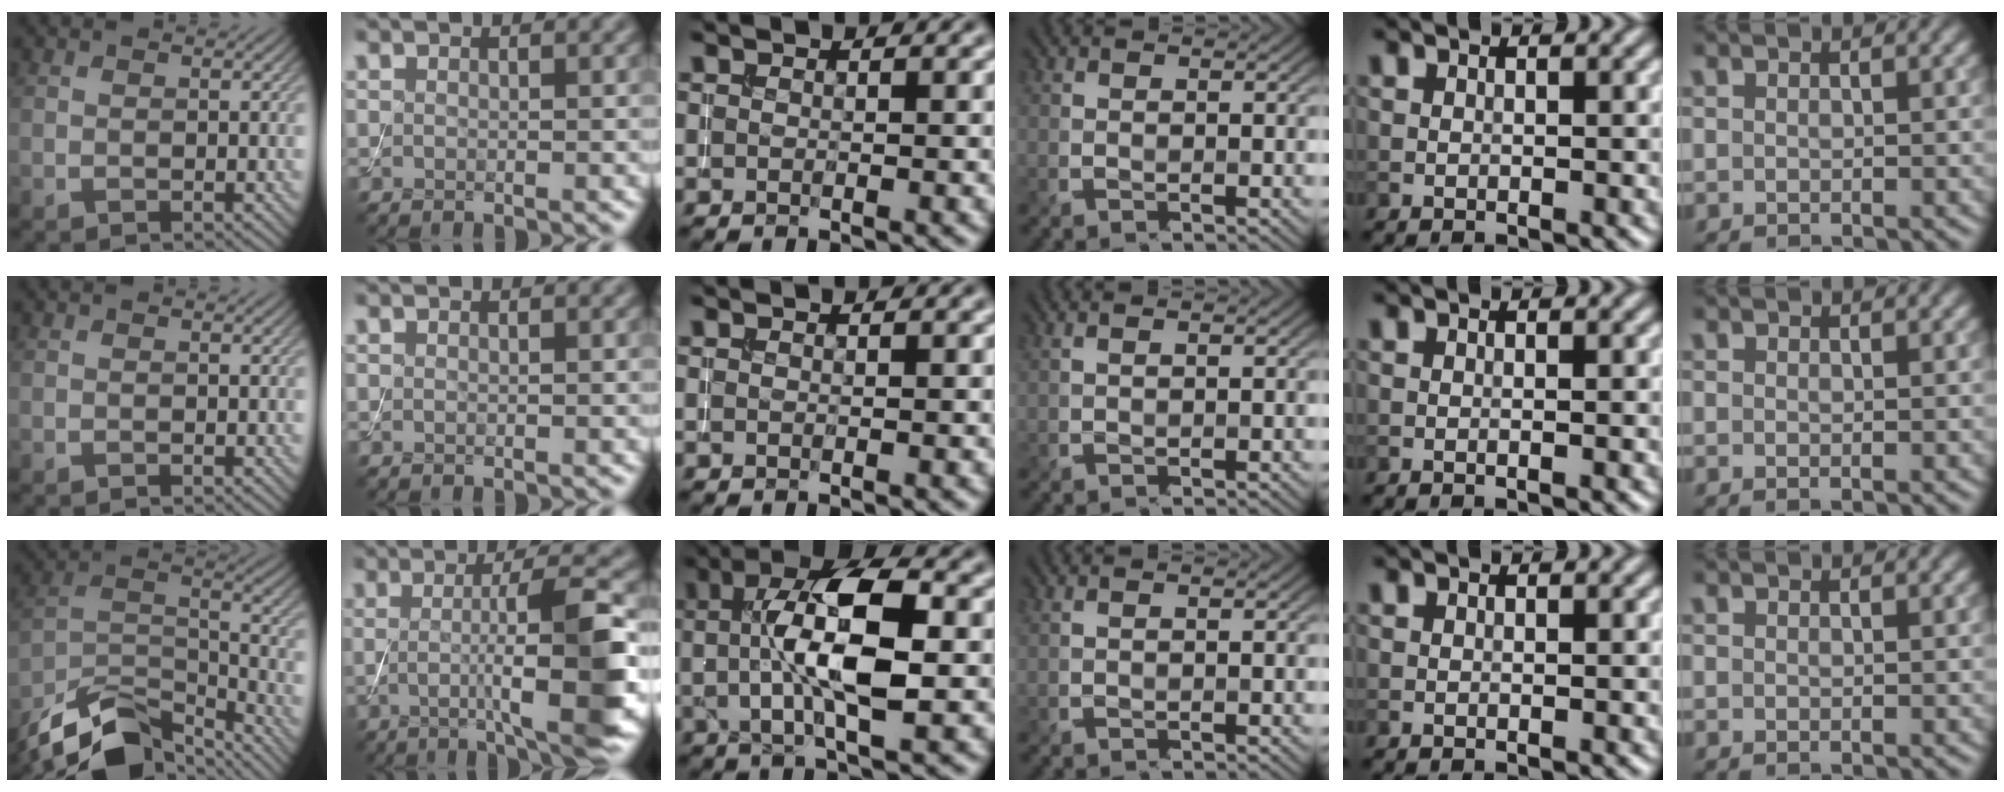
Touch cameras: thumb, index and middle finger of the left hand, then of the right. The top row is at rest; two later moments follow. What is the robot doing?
{"motion": "assemble", "object": "toy tower of hanoi"}